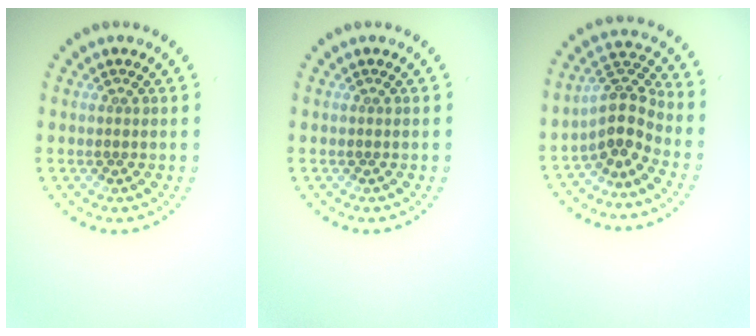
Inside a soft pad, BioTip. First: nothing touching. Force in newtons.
{"total": 0.0}
{"total": 3.5, "press": 2.7, "slide": 2.2}